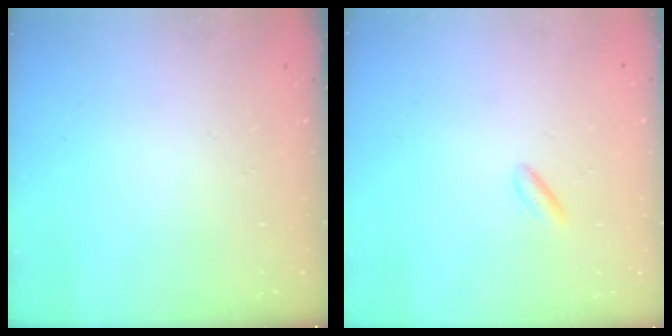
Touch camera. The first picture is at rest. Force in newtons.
{"total": 1.8, "press": 1.6, "slide": 0.9}